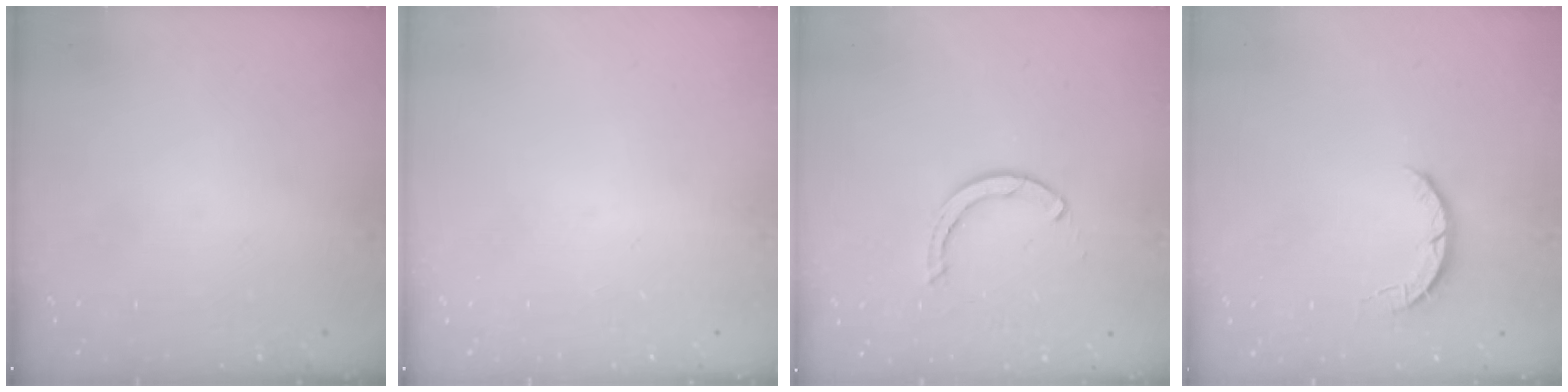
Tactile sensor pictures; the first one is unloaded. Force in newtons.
{"total": 0.0}
{"total": 2.4, "press": 2.4, "slide": 0.0}
{"total": 2.7, "press": 2.7, "slide": 0.4}